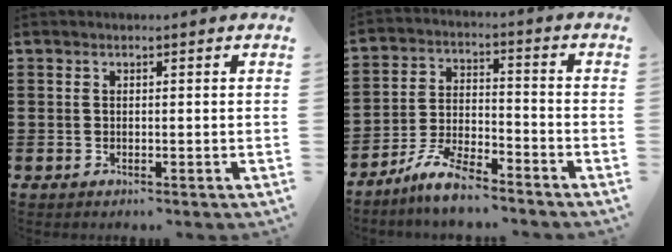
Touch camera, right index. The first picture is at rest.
{"total": 7.0, "force": [-6.2, 1.2, 3.2], "torque": [-0.078, 0.002, -0.121]}